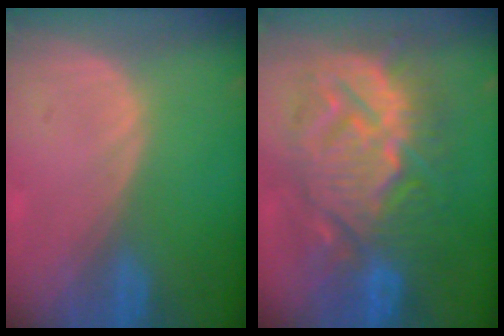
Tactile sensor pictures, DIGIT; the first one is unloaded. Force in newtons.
{"total": 14.0, "press": 13.9, "slide": 1.4}